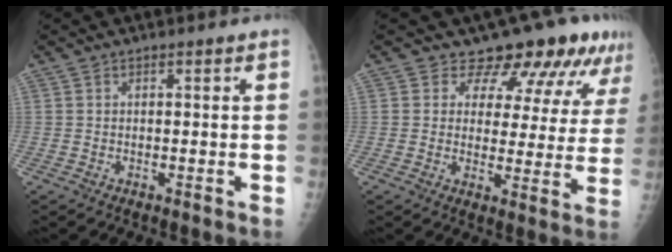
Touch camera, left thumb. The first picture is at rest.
{"total": 13.0, "force": [10.3, 6.4, 4.5], "torque": [-0.012, -0.054, 0.107]}